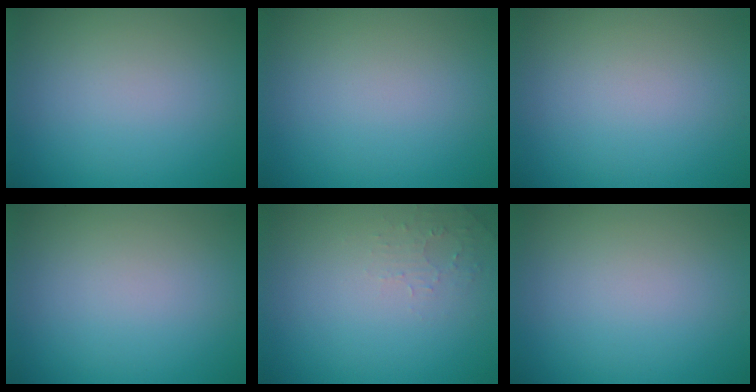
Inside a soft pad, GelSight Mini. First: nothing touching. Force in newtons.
{"total": 0.0}
{"total": 0.0}
{"total": 0.0}
{"total": 1.3, "press": 1.2, "slide": 0.3}
{"total": 0.0}